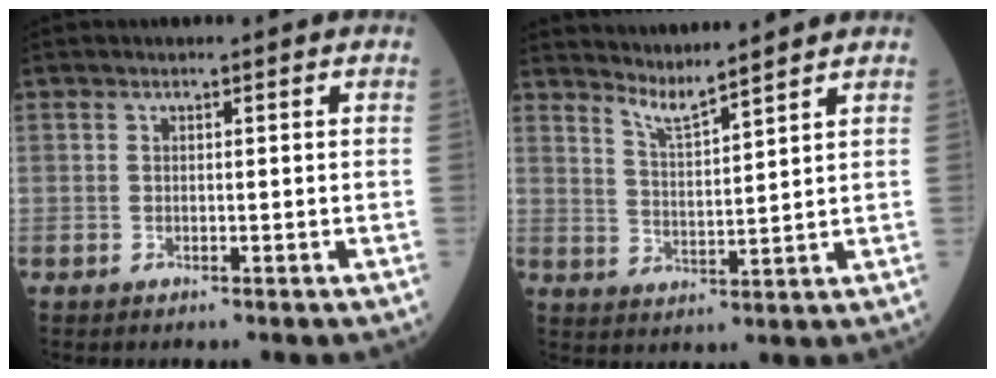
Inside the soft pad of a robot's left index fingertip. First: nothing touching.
{"total": 5.0, "force": [4.7, -1.0, 1.2], "torque": [-0.036, -0.010, 0.091]}